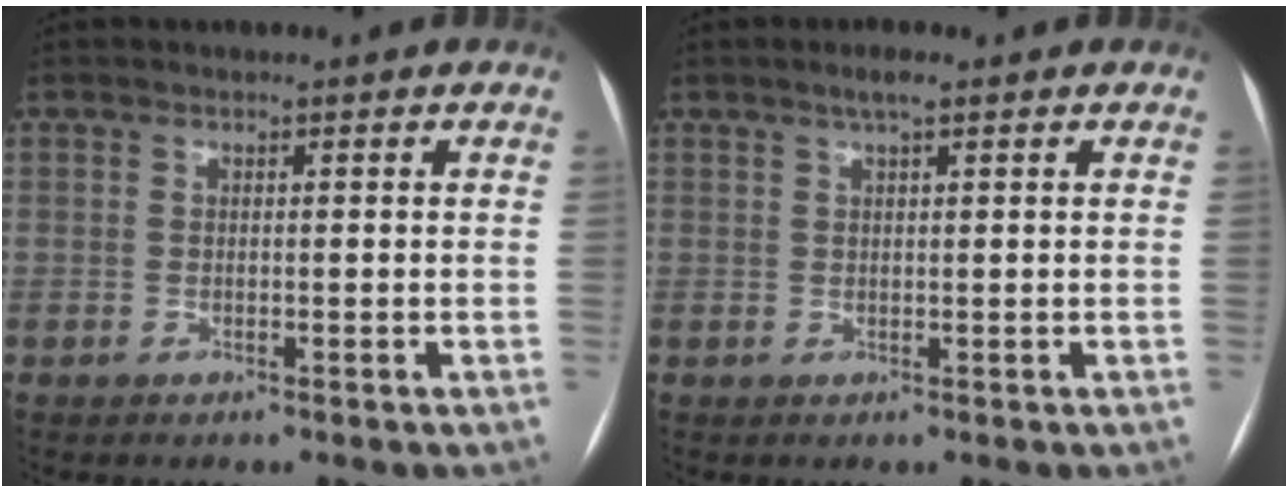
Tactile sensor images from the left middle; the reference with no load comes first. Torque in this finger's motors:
{"motor_torque": [0.17, -0.17, 0.00, 0.03]}